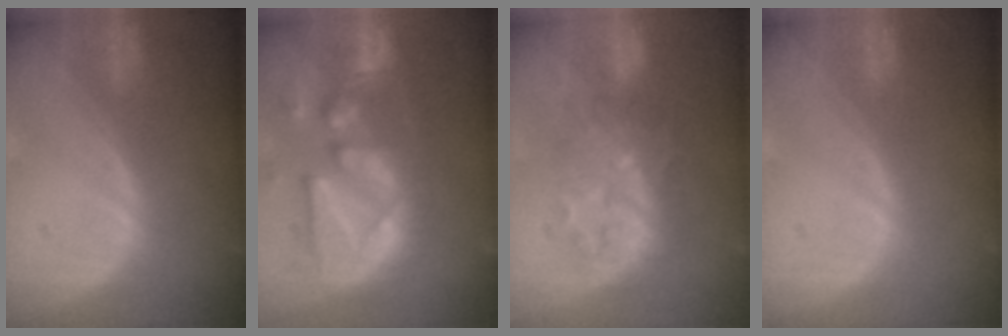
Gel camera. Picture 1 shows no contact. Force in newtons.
{"total": 13.3, "press": 11.4, "slide": 6.8}
{"total": 7.9, "press": 7.8, "slide": 1.4}
{"total": 0.0}